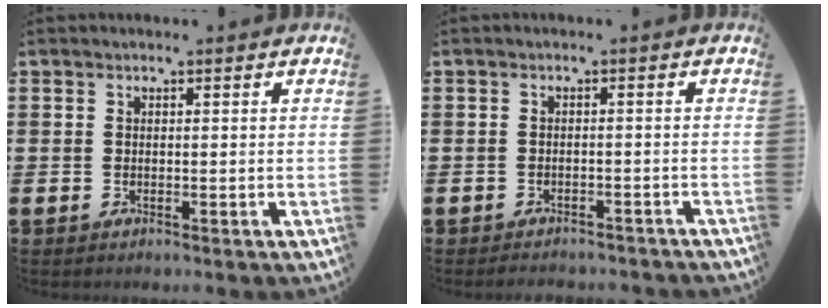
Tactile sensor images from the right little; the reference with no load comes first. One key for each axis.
{"total": 1.3, "fx": -1.3, "fy": 0.0, "fz": 0.0, "tx": -0.004, "ty": 0.001, "tz": -0.028}